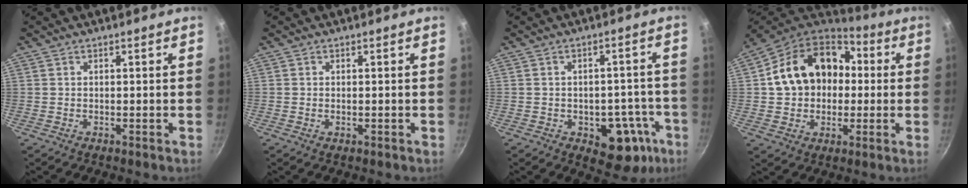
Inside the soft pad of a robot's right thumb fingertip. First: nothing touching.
{"total": 0.6, "force": [-0.1, 0.3, 0.5], "torque": [-0.011, 0.001, 0.000]}
{"total": 11.1, "force": [-5.0, 6.3, 7.6], "torque": [-0.058, 0.038, -0.055]}
{"total": 18.6, "force": [1.1, 14.5, 11.7], "torque": [-0.159, 0.036, 0.014]}